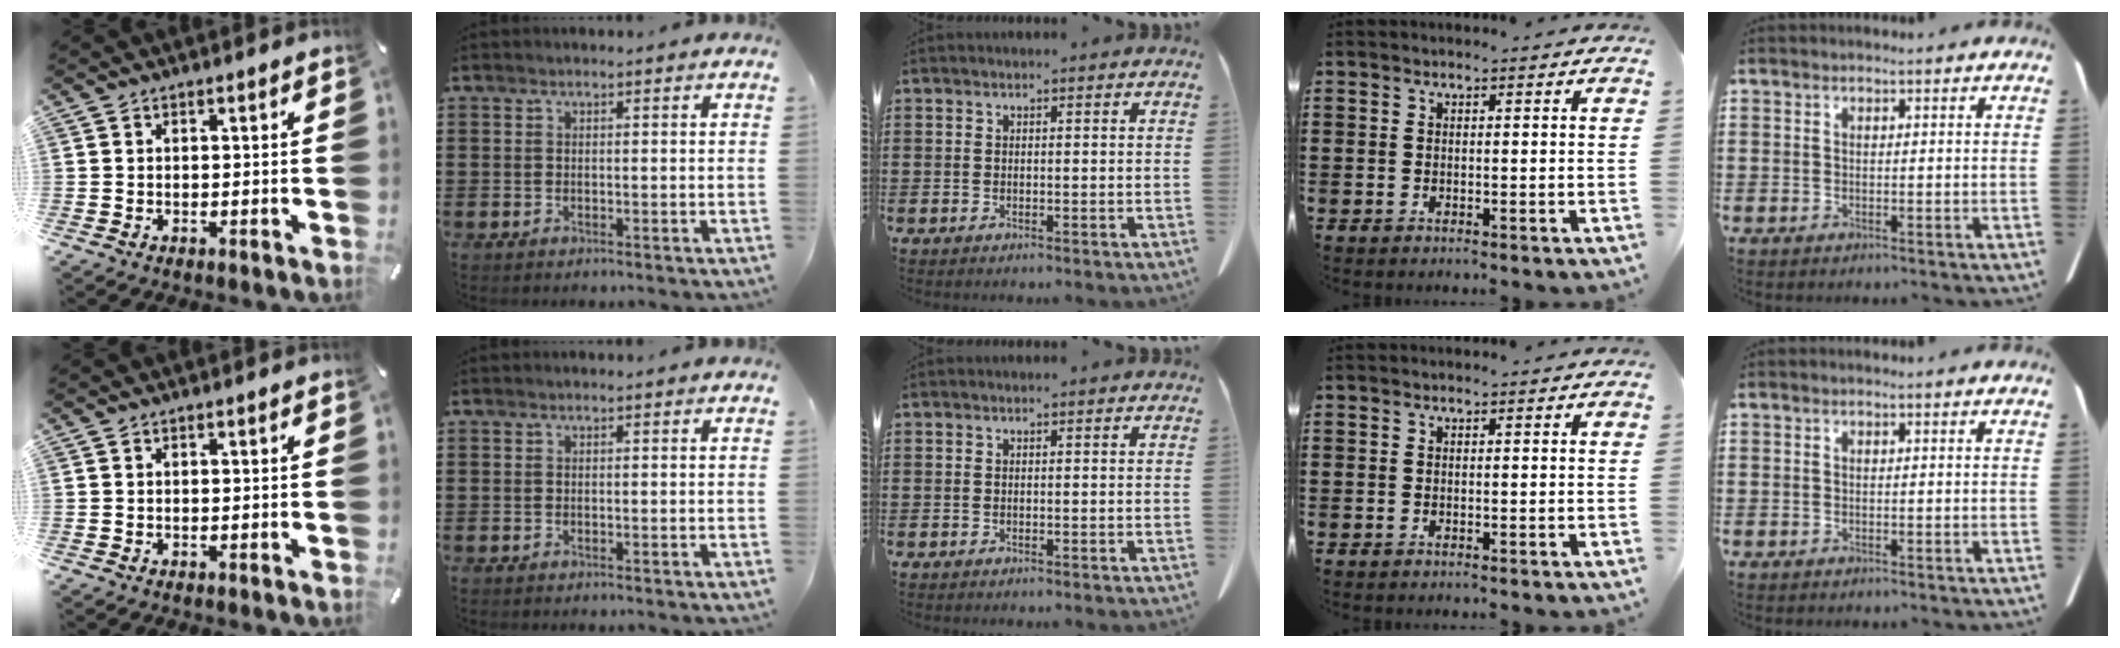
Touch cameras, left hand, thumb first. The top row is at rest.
{}